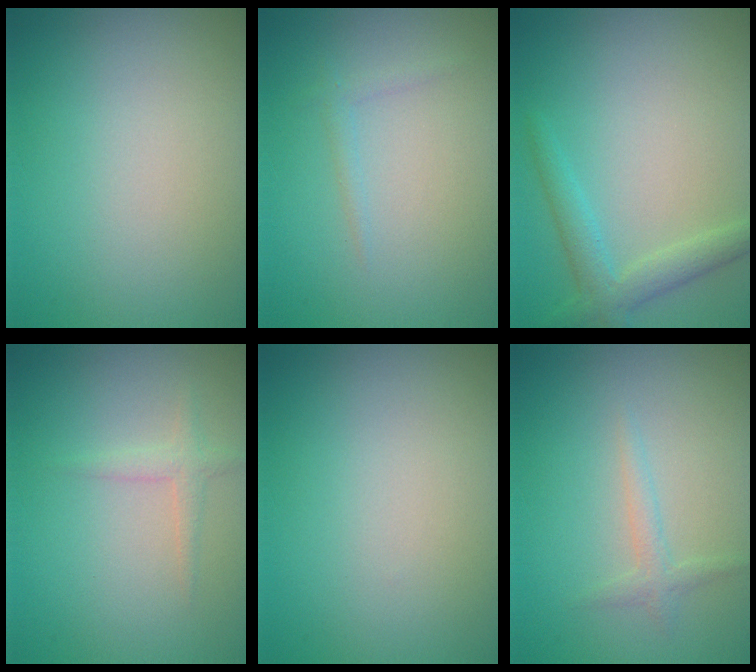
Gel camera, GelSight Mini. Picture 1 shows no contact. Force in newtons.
{"total": 0.8, "press": 0.8, "slide": 0.0}
{"total": 2.7, "press": 2.7, "slide": 0.1}
{"total": 1.3, "press": 1.3, "slide": 0.0}
{"total": 0.0}
{"total": 1.3, "press": 1.3, "slide": 0.0}